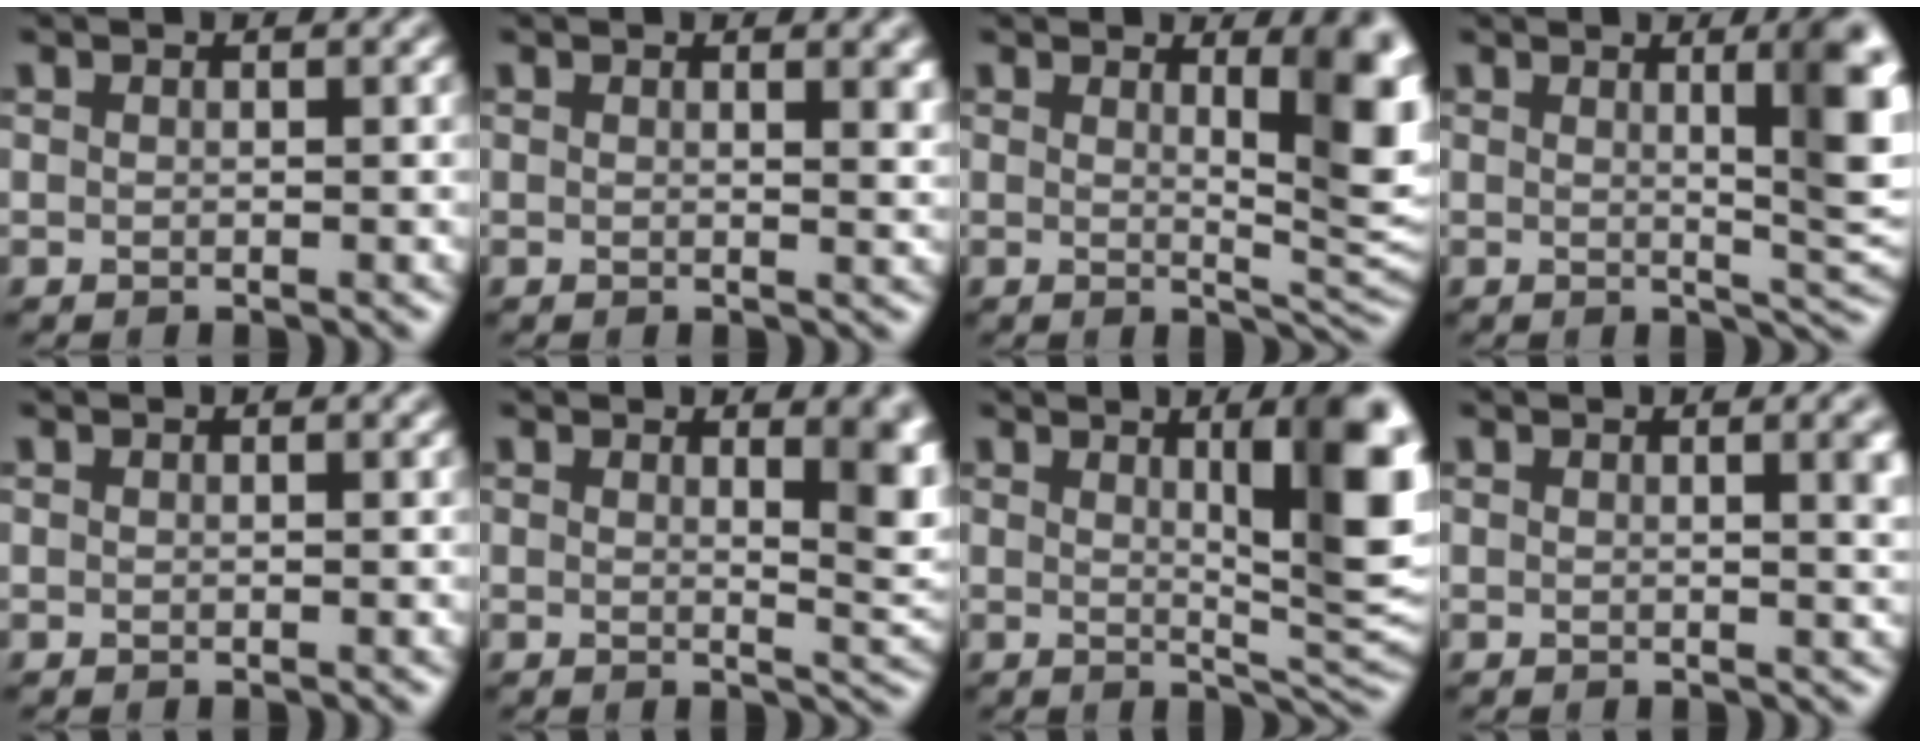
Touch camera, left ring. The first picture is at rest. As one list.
[{"total": 2.4, "force": [1.1, 0.9, 1.9], "torque": [-0.012, 0.001, 0.015]}, {"total": 7.0, "force": [2.0, 2.1, 6.4], "torque": [-0.068, -0.010, 0.034]}, {"total": 8.3, "force": [1.7, 2.2, 7.8], "torque": [-0.071, 0.007, 0.024]}, {"total": 0.0}, {"total": 5.6, "force": [2.2, 2.2, 4.6], "torque": [-0.026, -0.003, 0.033]}, {"total": 10.1, "force": [2.5, 2.5, 9.5], "torque": [-0.106, 0.003, 0.039]}, {"total": 2.7, "force": [0.6, 0.9, 2.5], "torque": [-0.019, 0.005, 0.004]}]